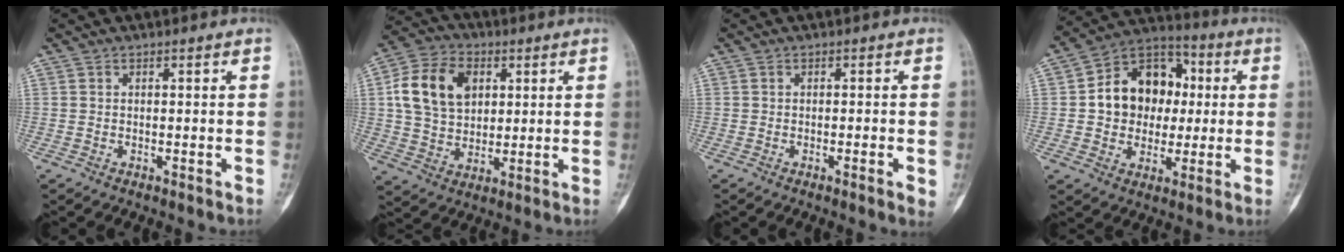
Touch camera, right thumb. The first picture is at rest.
{"total": 14.2, "force": [3.5, 10.3, 9.1], "torque": [-0.141, 0.006, 0.061]}
{"total": 2.3, "force": [-0.7, 0.5, 2.1], "torque": [-0.027, -0.004, -0.010]}
{"total": 15.7, "force": [1.1, 12.5, 9.4], "torque": [-0.095, 0.025, 0.014]}